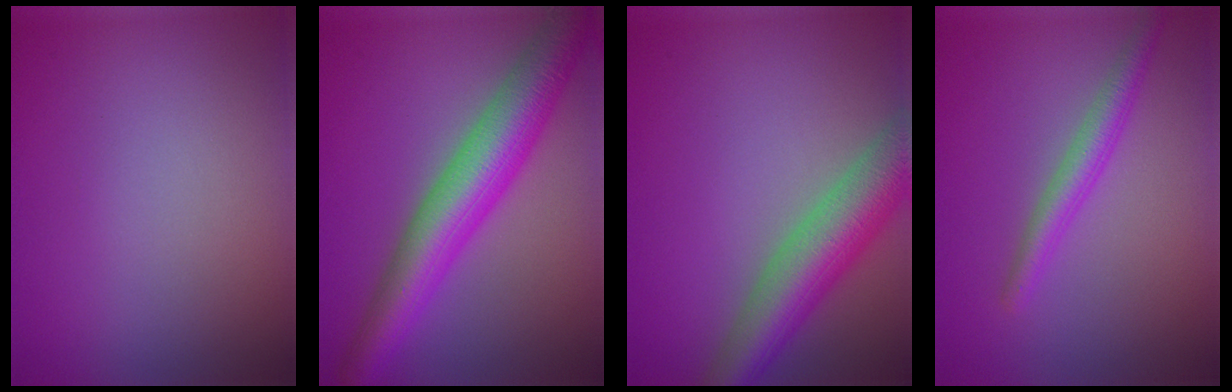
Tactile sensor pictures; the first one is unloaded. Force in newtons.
{"total": 8.5, "press": 8.5, "slide": 0.2}
{"total": 7.8, "press": 7.8, "slide": 0.4}
{"total": 2.7, "press": 2.7, "slide": 0.1}